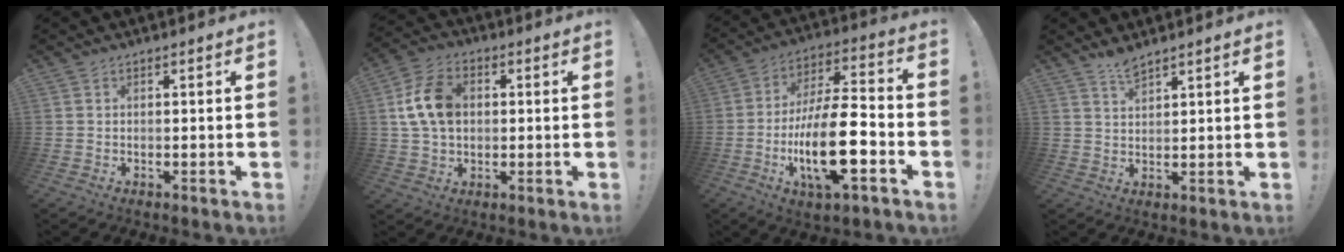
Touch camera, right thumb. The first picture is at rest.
{"total": 12.9, "force": [1.9, 9.3, 8.8], "torque": [-0.160, 0.013, 0.041]}
{"total": 20.1, "force": [-6.3, 6.7, 17.8], "torque": [-0.327, 0.027, -0.102]}
{"total": 3.8, "force": [3.4, 0.6, 1.5], "torque": [-0.021, -0.025, 0.058]}